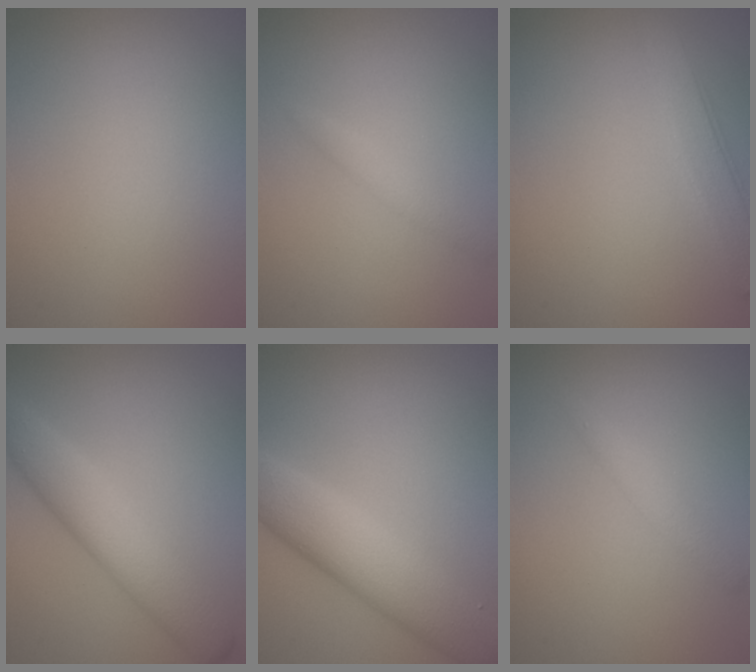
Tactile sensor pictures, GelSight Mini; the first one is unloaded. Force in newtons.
{"total": 1.2, "press": 1.2, "slide": 0.0}
{"total": 2.9, "press": 2.9, "slide": 0.1}
{"total": 5.0, "press": 5.0, "slide": 0.1}
{"total": 6.2, "press": 6.2, "slide": 0.1}
{"total": 1.4, "press": 1.4, "slide": 0.0}